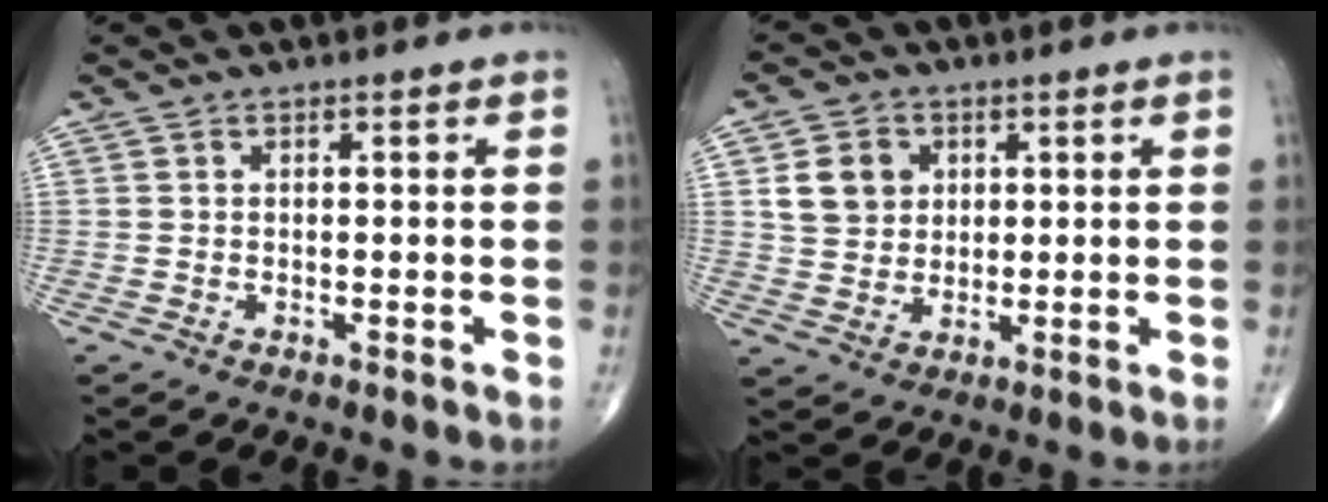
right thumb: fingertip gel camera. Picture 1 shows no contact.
{"total": 7.3, "force": [2.1, 6.2, 3.4], "torque": [-0.034, -0.006, 0.042]}